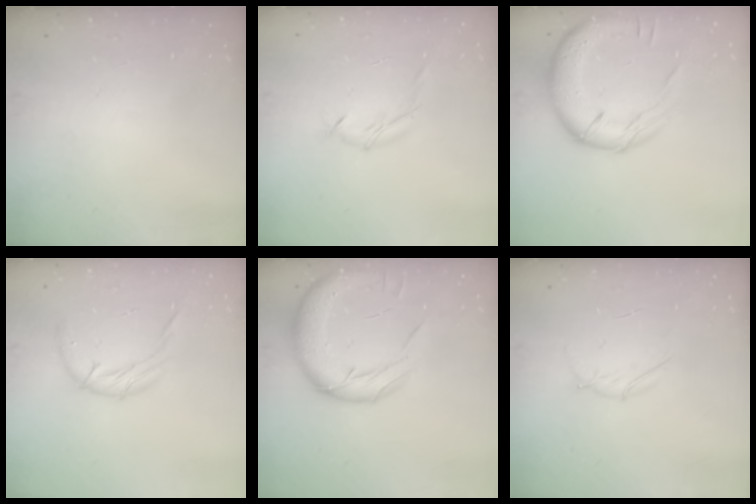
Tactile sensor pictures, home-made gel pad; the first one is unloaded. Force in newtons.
{"total": 6.7, "press": 6.6, "slide": 1.2}
{"total": 16.5, "press": 16.2, "slide": 2.9}
{"total": 9.5, "press": 9.5, "slide": 0.7}
{"total": 16.1, "press": 15.8, "slide": 3.0}
{"total": 3.8, "press": 3.6, "slide": 1.1}